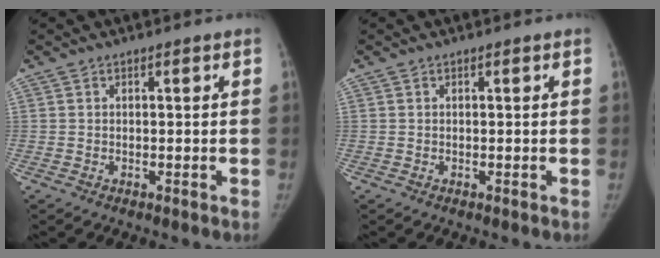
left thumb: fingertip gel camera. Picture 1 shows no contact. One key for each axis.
{"total": 0.0}